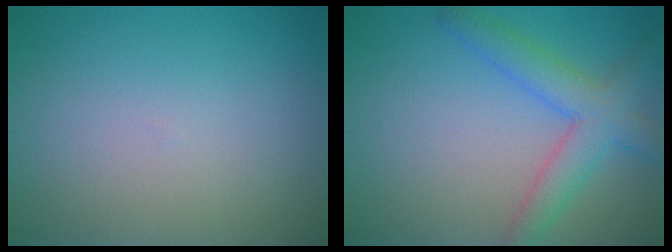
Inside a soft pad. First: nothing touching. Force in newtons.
{"total": 4.5, "press": 4.5, "slide": 0.2}